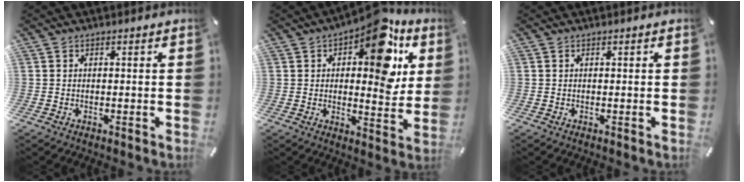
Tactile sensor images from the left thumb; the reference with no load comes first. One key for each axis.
{"total": 16.6, "fx": 8.1, "fy": 8.0, "fz": 12.1, "tx": -0.149, "ty": -0.057, "tz": 0.131}
{"total": 0.0}